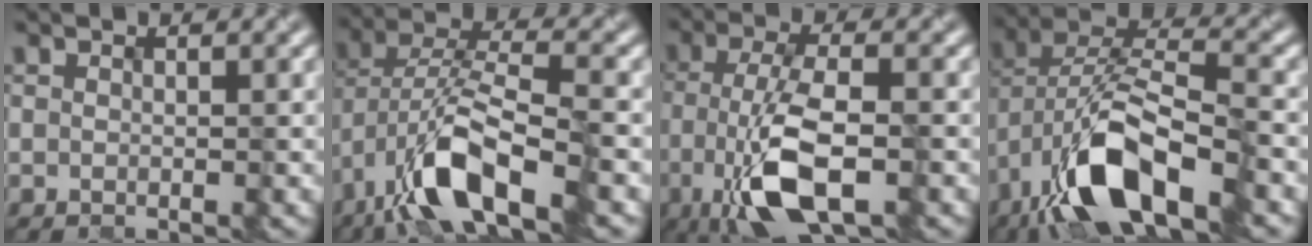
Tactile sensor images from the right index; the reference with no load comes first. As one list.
[{"total": 9.6, "force": [-5.4, 3.2, 7.2], "torque": [-0.138, 0.008, -0.102]}, {"total": 7.6, "force": [-2.8, 2.7, 6.6], "torque": [-0.135, 0.001, -0.053]}, {"total": 11.6, "force": [-6.2, 4.2, 8.8], "torque": [-0.170, 0.004, -0.115]}]